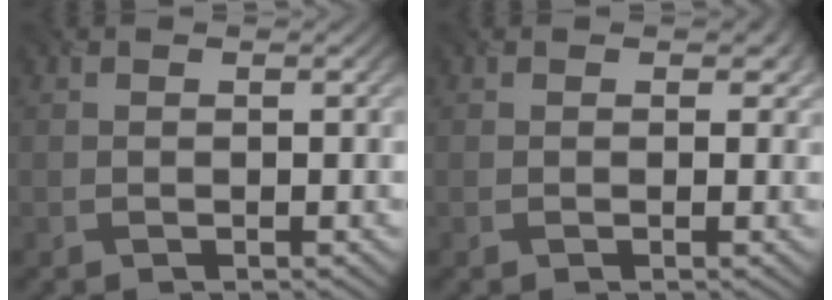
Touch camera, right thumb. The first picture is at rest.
{"total": 0.7, "force": [0.3, 0.6, 0.2], "torque": [-0.005, -0.006, 0.000]}